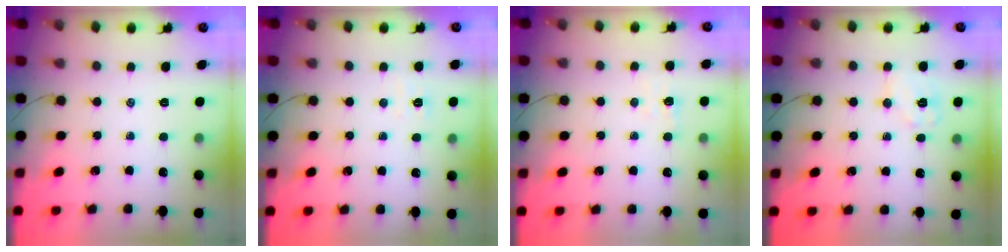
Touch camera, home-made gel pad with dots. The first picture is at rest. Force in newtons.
{"total": 2.4, "press": 2.3, "slide": 0.8}
{"total": 3.0, "press": 2.9, "slide": 0.9}
{"total": 7.3, "press": 7.2, "slide": 1.0}